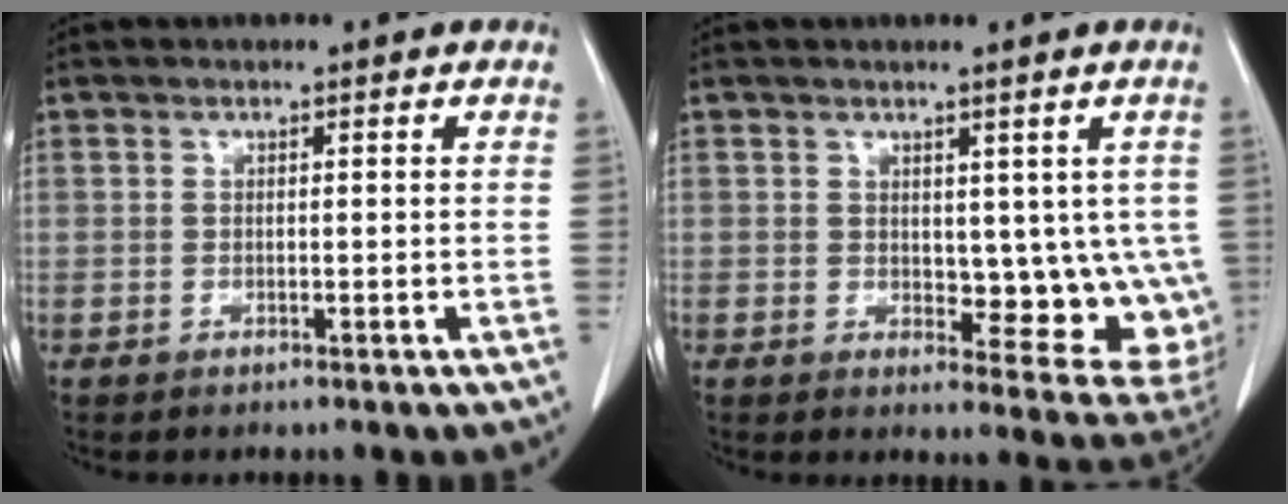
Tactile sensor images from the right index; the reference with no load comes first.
{"total": 9.6, "force": [0.8, 5.1, 8.1], "torque": [-0.072, -0.010, 0.019]}